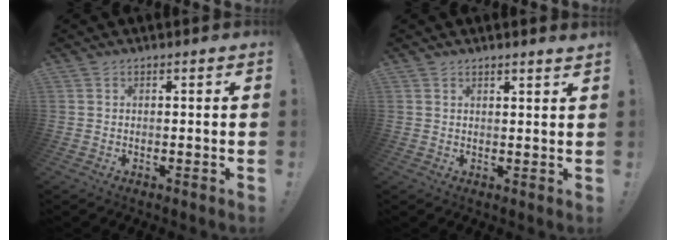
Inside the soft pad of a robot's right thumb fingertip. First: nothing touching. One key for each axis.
{"total": 1.7, "fx": 1.6, "fy": -0.3, "fz": 0.7, "tx": -0.001, "ty": -0.013, "tz": 0.025}